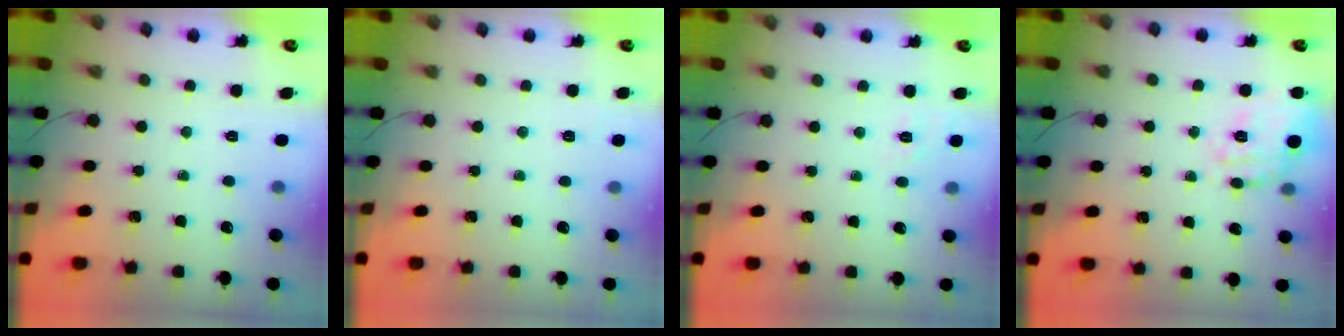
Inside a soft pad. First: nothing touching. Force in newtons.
{"total": 2.0, "press": 1.6, "slide": 1.2}
{"total": 1.8, "press": 0.3, "slide": 1.8}
{"total": 11.1, "press": 11.1, "slide": 0.6}